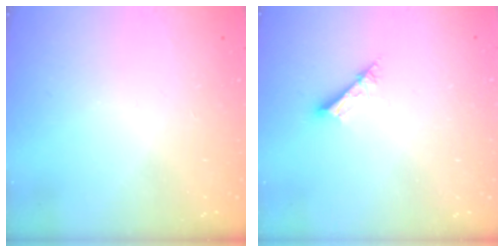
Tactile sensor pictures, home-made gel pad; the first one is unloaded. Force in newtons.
{"total": 2.6, "press": 2.6, "slide": 0.2}